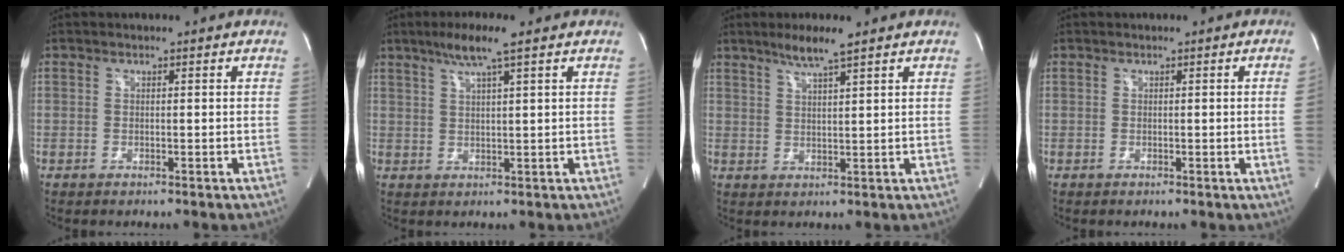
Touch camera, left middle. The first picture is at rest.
{"total": 5.4, "force": [3.5, -0.4, 4.2], "torque": [-0.085, 0.005, 0.066]}
{"total": 4.8, "force": [3.5, -0.2, 3.2], "torque": [-0.067, 0.000, 0.067]}
{"total": 0.0}